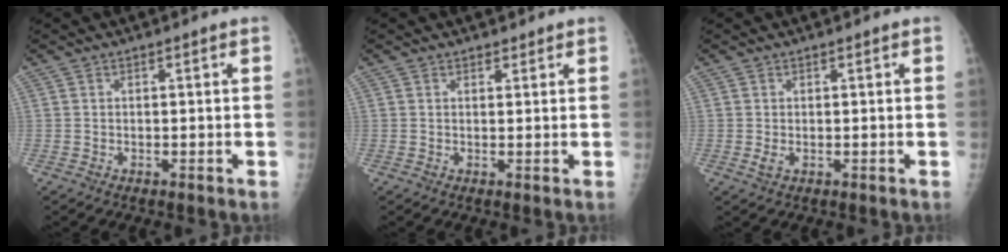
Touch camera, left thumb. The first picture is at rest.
{"total": 1.5, "force": [1.1, 1.0, 0.1], "torque": [0.014, -0.006, 0.009]}
{"total": 1.6, "force": [0.0, 1.2, 1.1], "torque": [-0.023, -0.002, 0.000]}